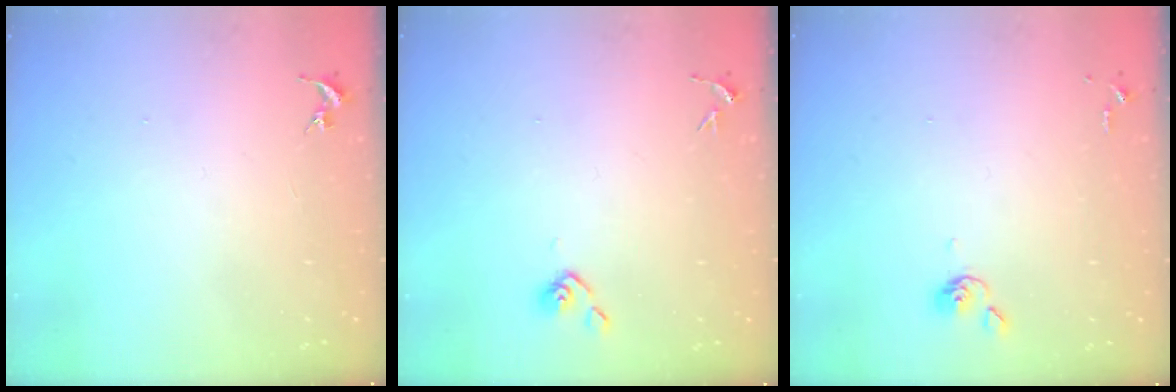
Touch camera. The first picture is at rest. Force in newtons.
{"total": 3.8, "press": 3.7, "slide": 0.8}
{"total": 4.1, "press": 4.0, "slide": 0.7}